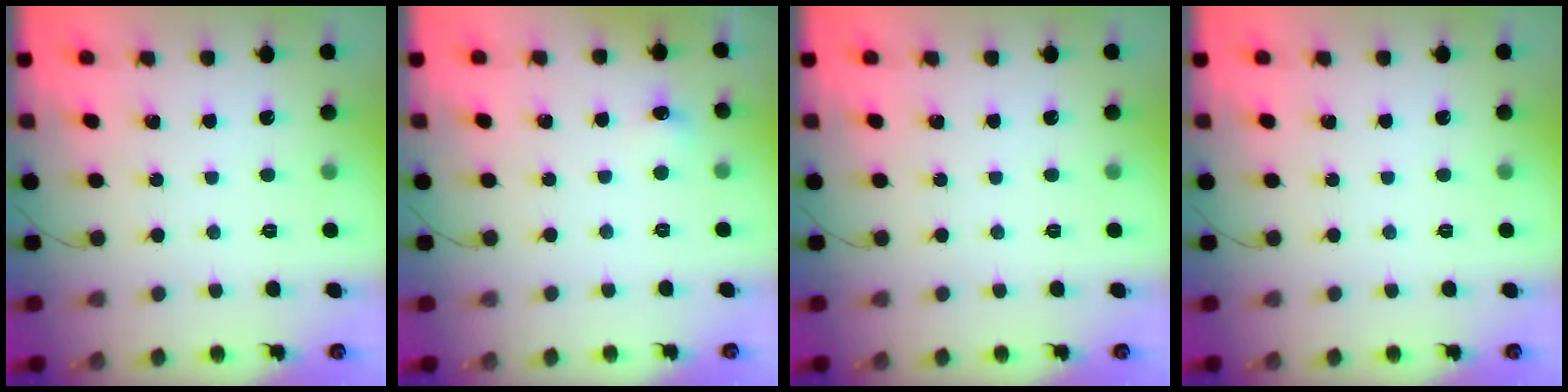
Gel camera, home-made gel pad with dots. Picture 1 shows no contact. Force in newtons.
{"total": 4.4, "press": 4.2, "slide": 1.2}
{"total": 0.0}
{"total": 0.0}